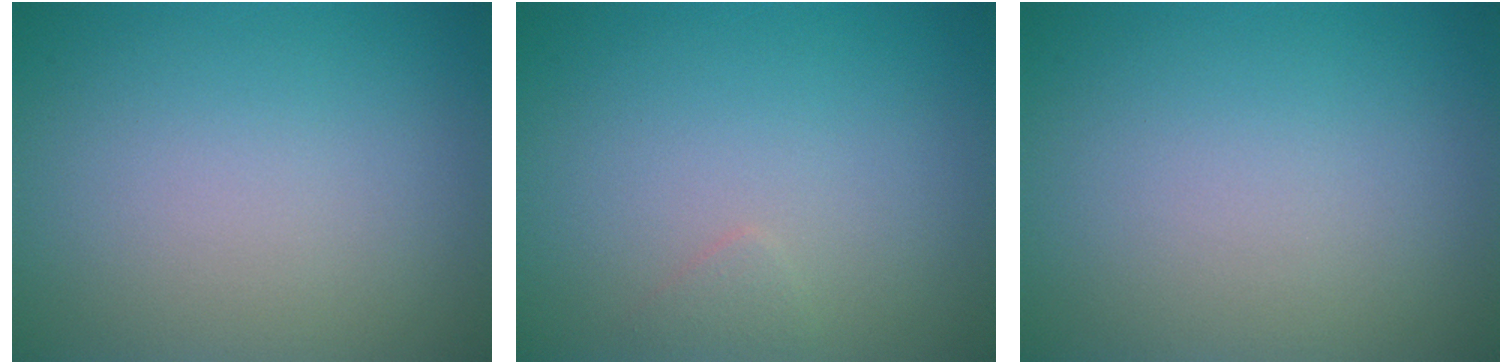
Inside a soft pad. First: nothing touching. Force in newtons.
{"total": 0.7, "press": 0.7, "slide": 0.0}
{"total": 0.0}